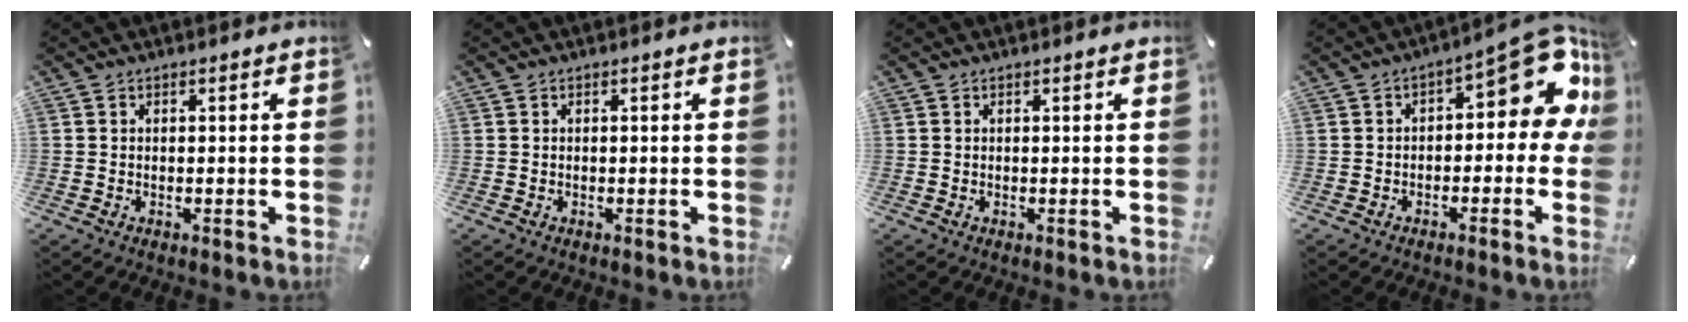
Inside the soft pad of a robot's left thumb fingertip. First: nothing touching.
{"total": 0.0}
{"total": 0.0}
{"total": 12.5, "force": [4.8, 5.8, 10.0], "torque": [-0.115, -0.039, 0.078]}